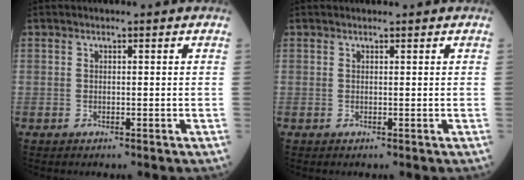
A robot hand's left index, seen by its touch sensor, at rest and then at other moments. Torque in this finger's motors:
{"motor_torque": [0.31, 0.02, -0.03, -0.01]}